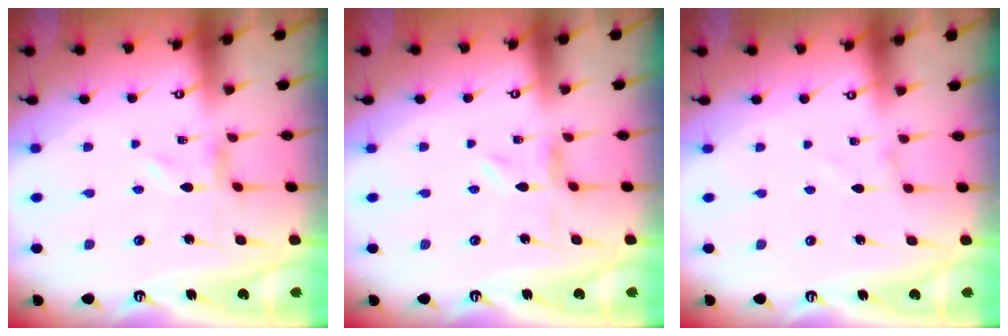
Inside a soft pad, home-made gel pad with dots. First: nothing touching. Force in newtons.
{"total": 0.8, "press": 0.8, "slide": 0.2}
{"total": 1.2, "press": 1.2, "slide": 0.0}